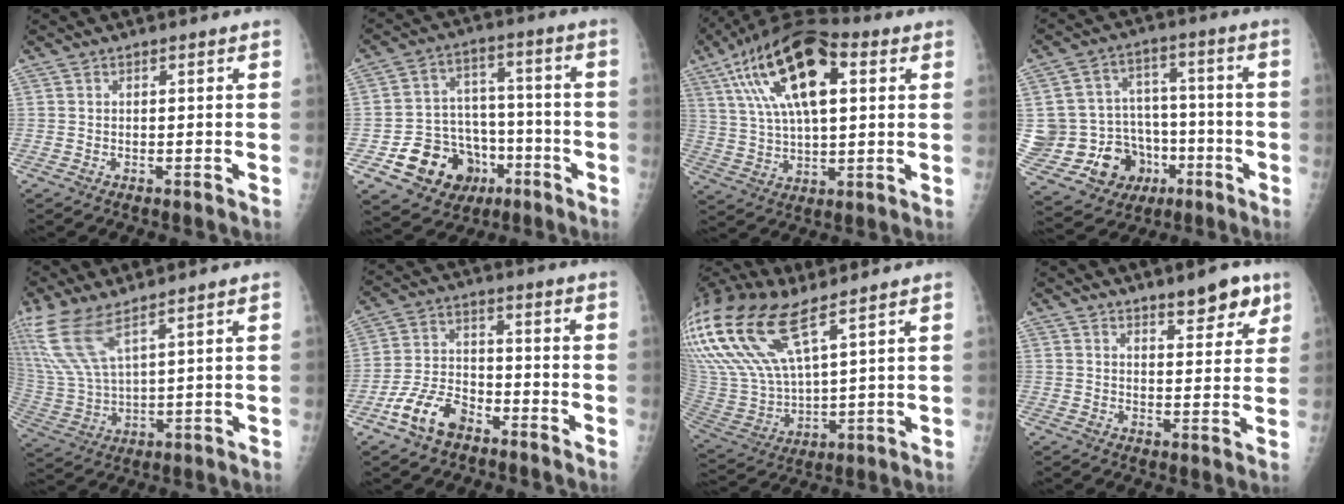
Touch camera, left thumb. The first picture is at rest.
{"total": 15.7, "force": [-6.5, 12.8, 6.5], "torque": [-0.071, 0.066, -0.091]}
{"total": 20.2, "force": [7.1, 9.3, 16.4], "torque": [-0.285, 0.007, 0.120]}
{"total": 19.2, "force": [-4.6, 16.4, 8.8], "torque": [-0.151, 0.061, -0.047]}
{"total": 11.5, "force": [7.5, 3.3, 8.1], "torque": [-0.188, -0.027, 0.171]}
{"total": 9.5, "force": [-5.9, 5.4, 5.0], "torque": [-0.089, 0.032, -0.112]}
{"total": 24.3, "force": [14.2, 9.9, 17.0], "torque": [-0.390, -0.017, 0.282]}
{"total": 7.3, "force": [5.1, 2.5, 4.6], "torque": [-0.038, -0.031, 0.070]}